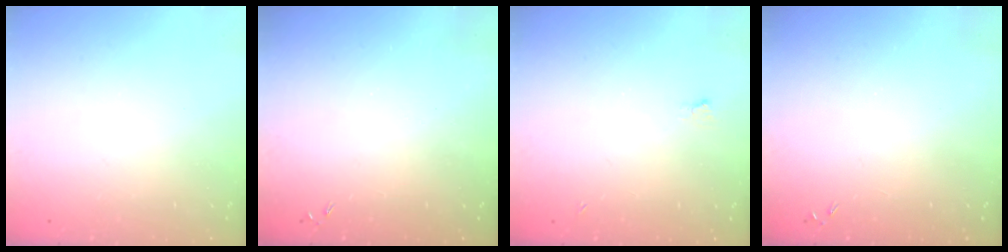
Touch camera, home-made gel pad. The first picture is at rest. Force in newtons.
{"total": 0.0}
{"total": 2.4, "press": 2.4, "slide": 0.5}
{"total": 0.0}